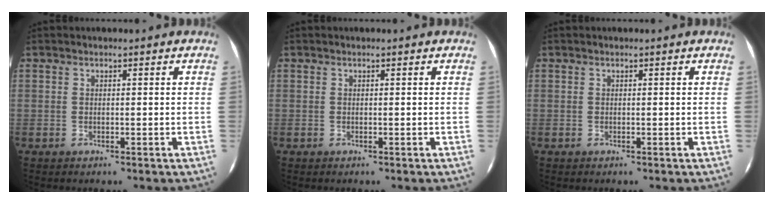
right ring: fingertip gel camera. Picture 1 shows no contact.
{"total": 0.0}
{"total": 0.0}